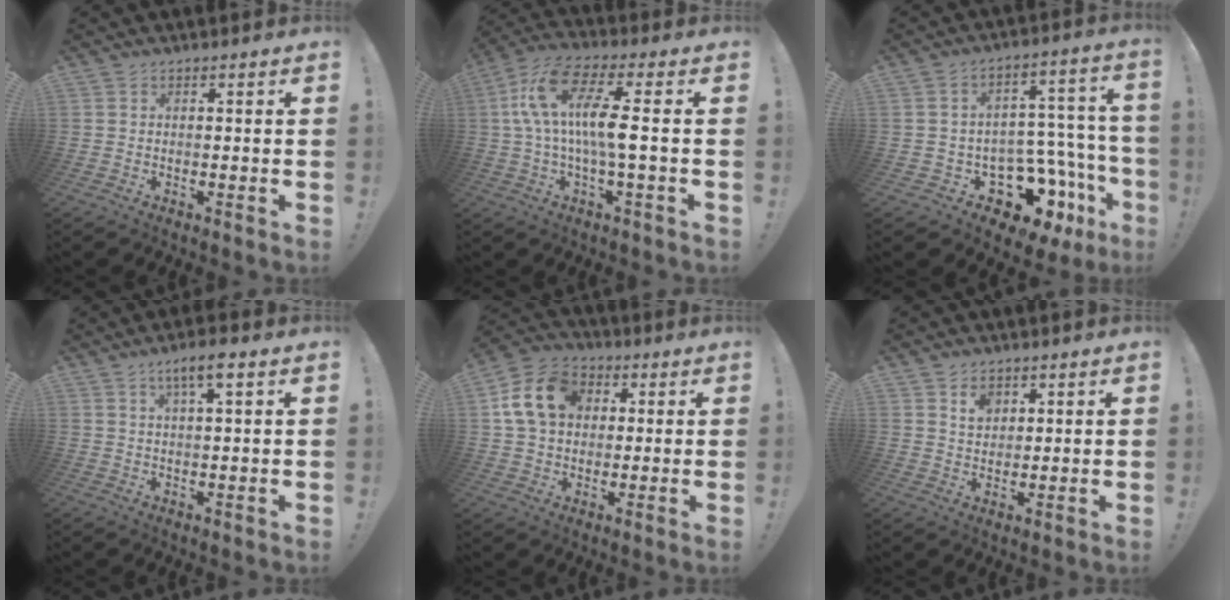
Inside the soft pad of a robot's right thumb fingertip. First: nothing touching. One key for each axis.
{"total": 14.8, "fx": 1.1, "fy": 3.6, "fz": 14.3, "tx": -0.283, "ty": 0.004, "tz": 0.010}
{"total": 14.9, "fx": -9.1, "fy": 8.5, "fz": 8.1, "tx": -0.079, "ty": 0.046, "tz": -0.141}
{"total": 5.3, "fx": 2.5, "fy": 0.7, "fz": 4.6, "tx": -0.085, "ty": -0.001, "tz": 0.038}
{"total": 15.3, "fx": 4.0, "fy": 12.0, "fz": 8.7, "tx": -0.142, "ty": 0.008, "tz": 0.085}
{"total": 4.9, "fx": 2.7, "fy": 3.6, "fz": 1.9, "tx": -0.022, "ty": -0.008, "tz": 0.046}